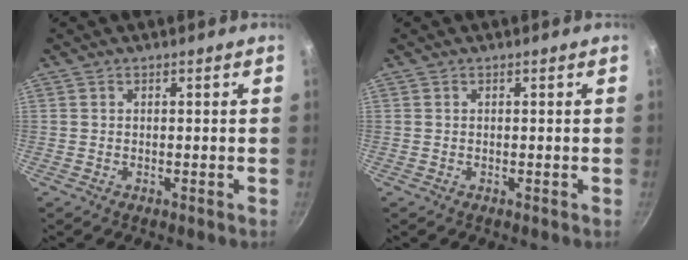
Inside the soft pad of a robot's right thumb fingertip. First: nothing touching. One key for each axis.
{"total": 0.0}